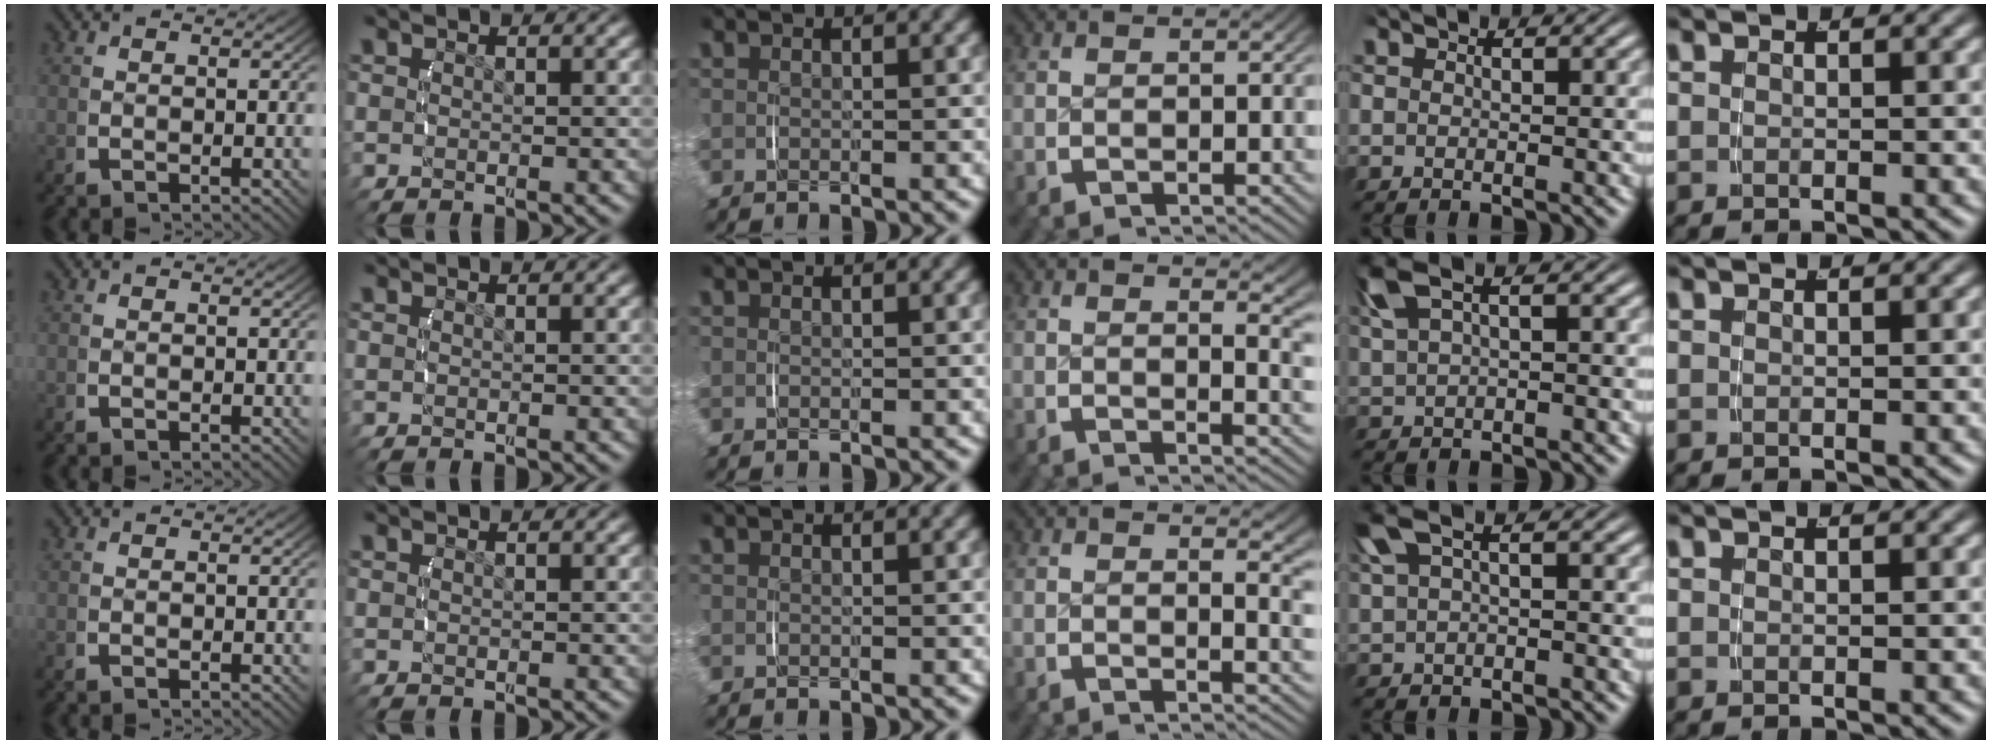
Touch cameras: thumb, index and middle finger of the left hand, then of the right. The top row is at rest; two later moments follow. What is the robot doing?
{"motion": "lift_and_place", "object": "measuring cup"}